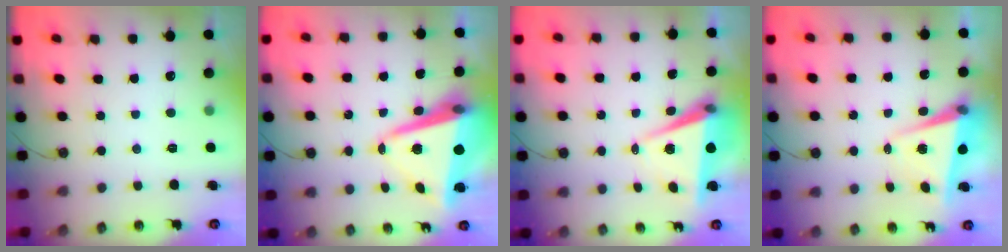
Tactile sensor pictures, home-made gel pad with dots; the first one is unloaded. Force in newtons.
{"total": 13.4, "press": 13.3, "slide": 1.4}
{"total": 7.2, "press": 5.7, "slide": 4.4}
{"total": 4.8, "press": 4.7, "slide": 1.1}